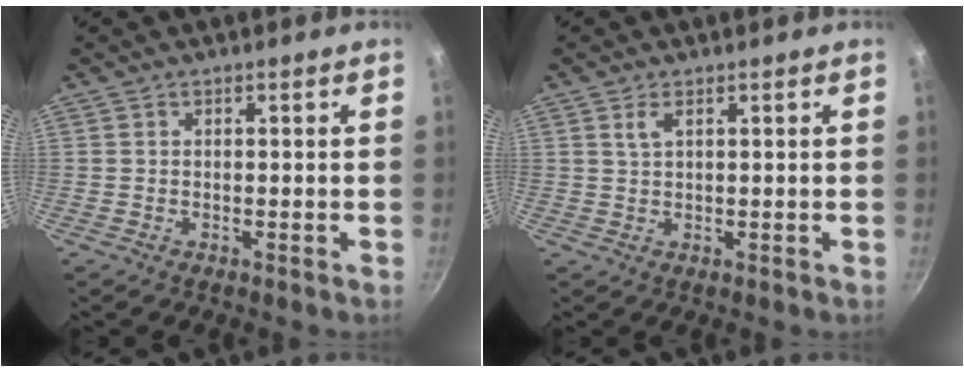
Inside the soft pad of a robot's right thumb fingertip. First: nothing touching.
{"total": 1.7, "force": [1.0, 0.6, 1.3], "torque": [-0.031, 0.002, 0.026]}